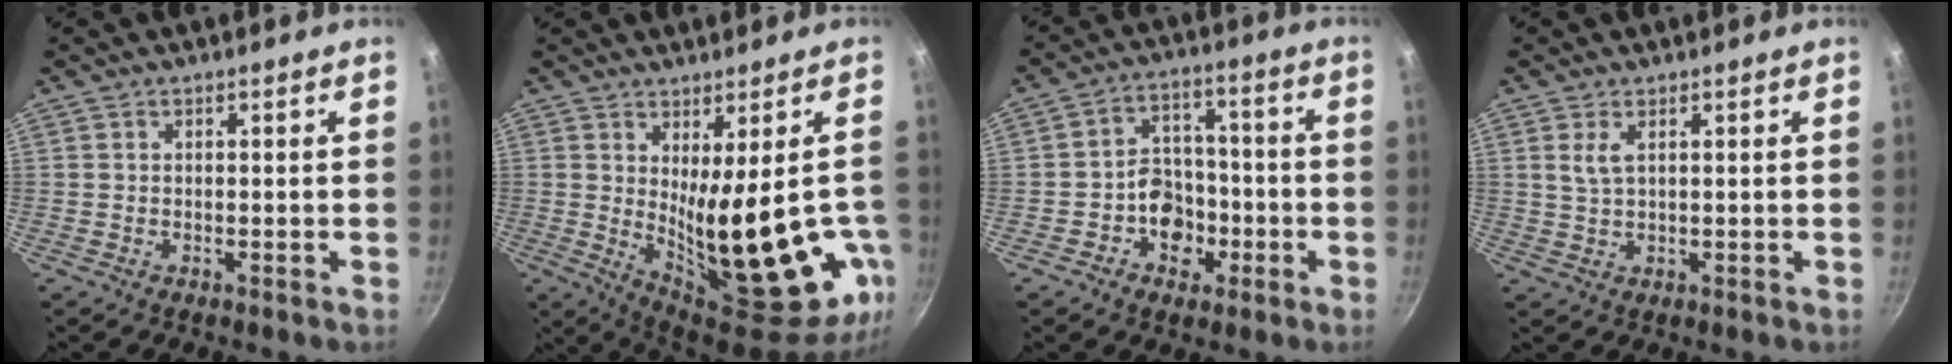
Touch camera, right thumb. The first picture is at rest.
{"total": 22.3, "force": [-2.8, 7.7, 20.7], "torque": [-0.266, -0.048, -0.008]}
{"total": 8.7, "force": [-3.1, 7.0, 4.2], "torque": [-0.021, 0.036, -0.054]}
{"total": 2.8, "force": [1.0, 1.1, 2.3], "torque": [-0.048, -0.006, 0.024]}